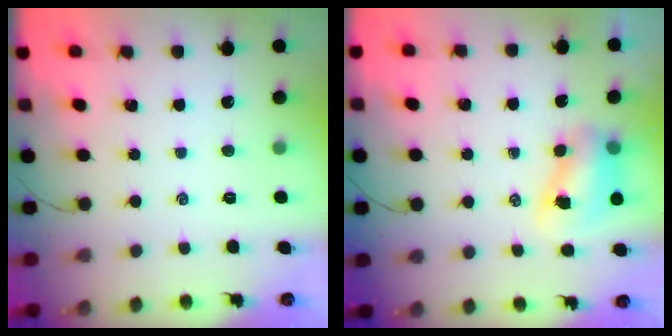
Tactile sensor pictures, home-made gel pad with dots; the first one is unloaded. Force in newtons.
{"total": 8.2, "press": 8.1, "slide": 1.0}